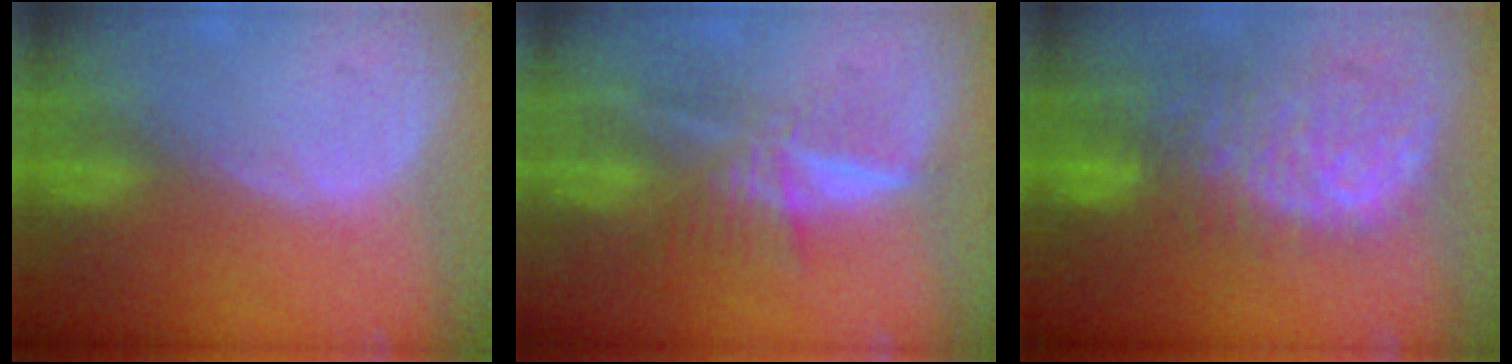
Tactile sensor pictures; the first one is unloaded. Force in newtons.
{"total": 5.9, "press": 5.6, "slide": 2.0}
{"total": 11.5, "press": 9.7, "slide": 6.1}